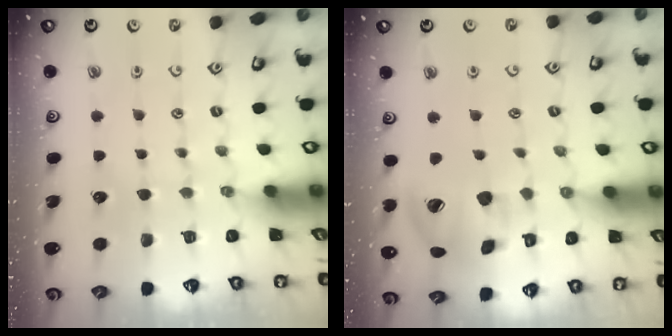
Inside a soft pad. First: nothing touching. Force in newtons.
{"total": 14.2, "press": 14.1, "slide": 1.1}